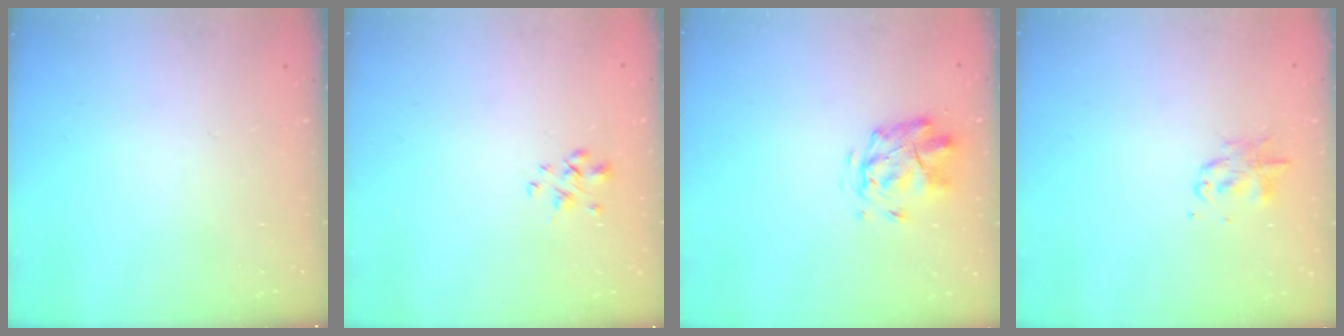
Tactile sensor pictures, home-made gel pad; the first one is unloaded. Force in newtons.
{"total": 1.9, "press": 1.7, "slide": 0.8}
{"total": 2.8, "press": 2.4, "slide": 1.3}
{"total": 2.4, "press": 2.4, "slide": 0.3}